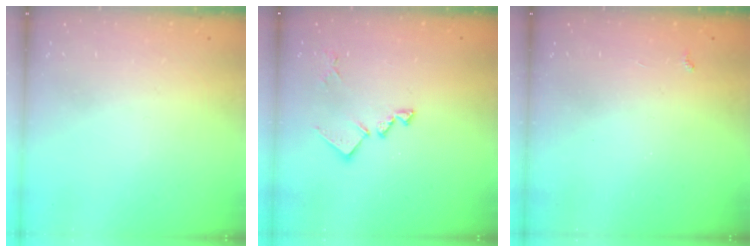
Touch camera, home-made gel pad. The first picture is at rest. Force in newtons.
{"total": 12.1, "press": 12.1, "slide": 0.6}
{"total": 2.9, "press": 2.9, "slide": 0.5}